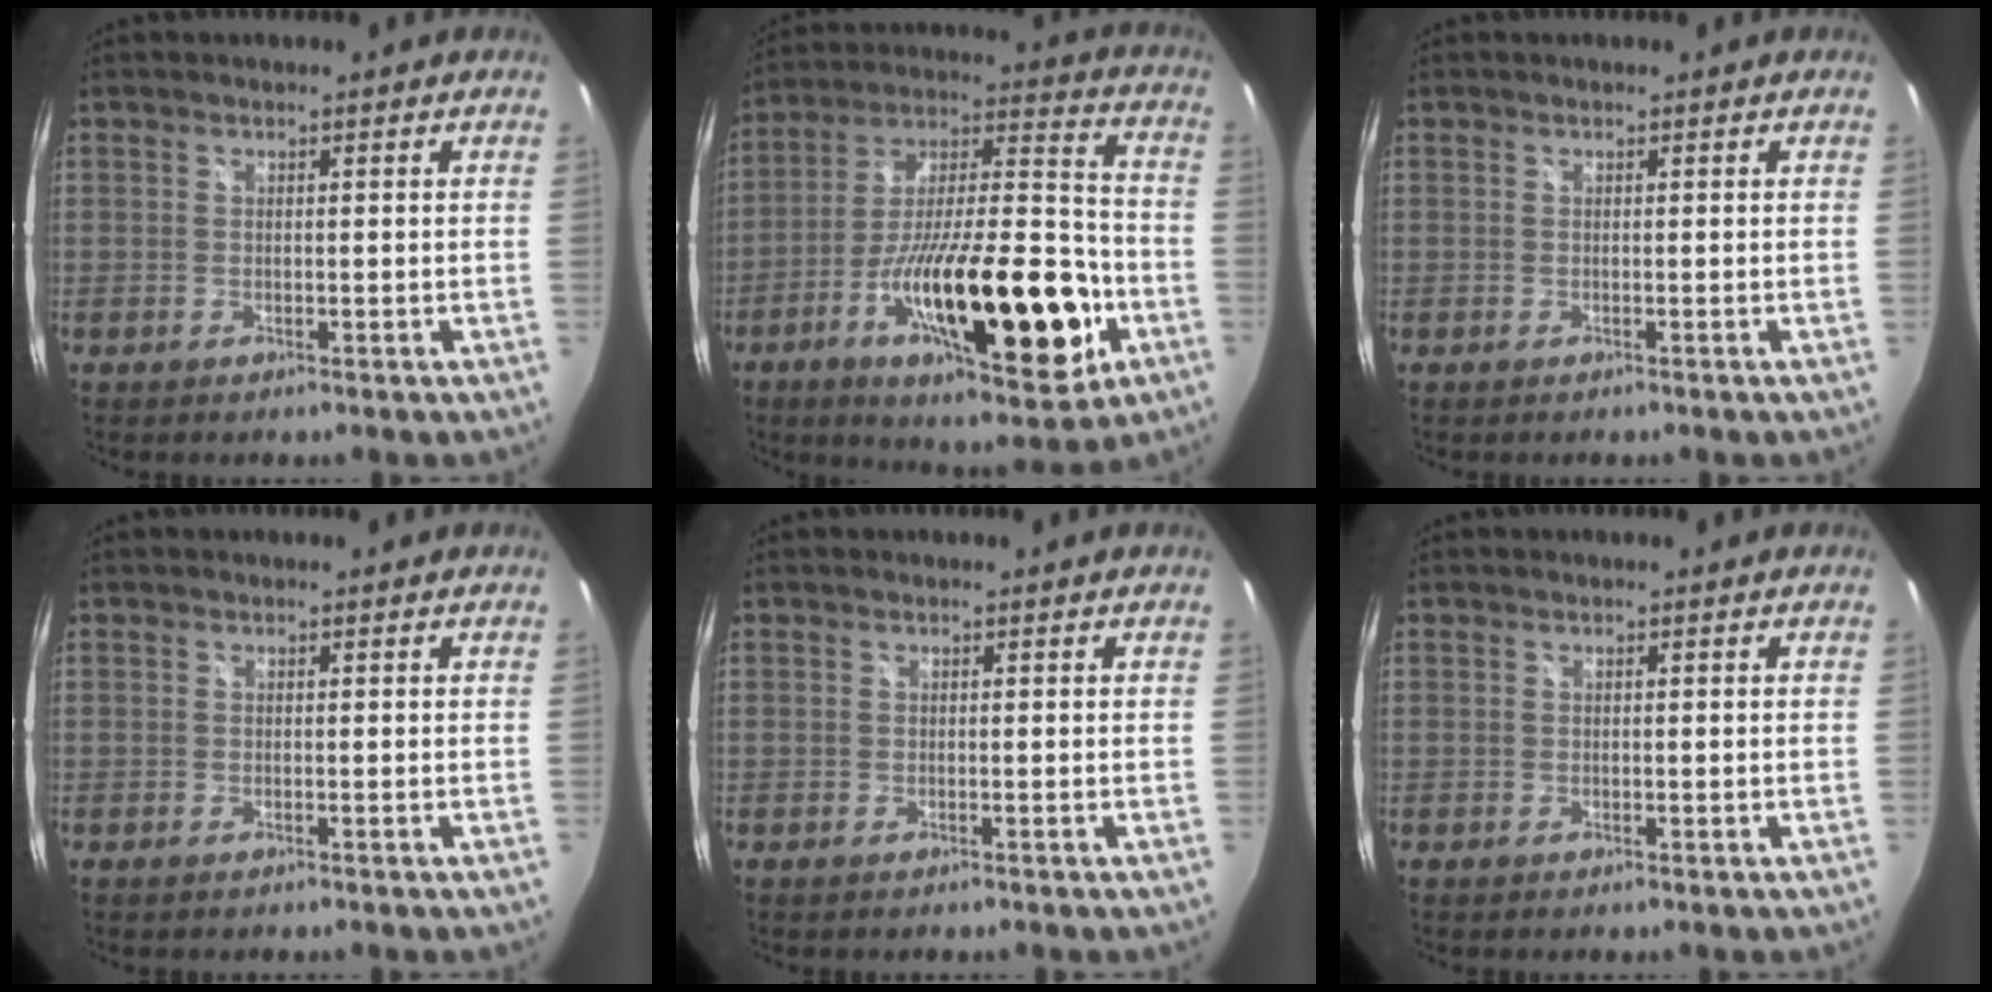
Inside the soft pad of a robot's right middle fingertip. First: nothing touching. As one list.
[{"total": 27.2, "force": [-10.1, 8.2, 23.9], "torque": [-0.387, -0.013, -0.156]}, {"total": 0.0}, {"total": 0.0}, {"total": 0.0}, {"total": 0.0}]